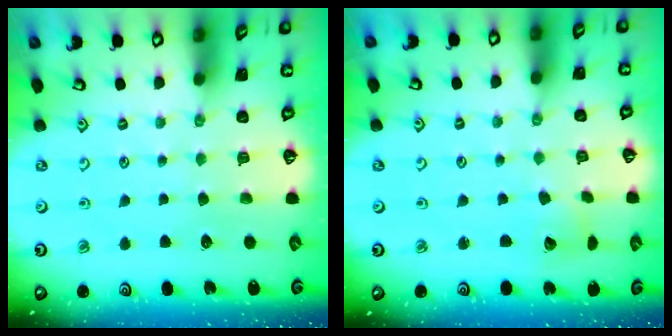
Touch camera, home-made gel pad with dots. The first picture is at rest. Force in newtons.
{"total": 3.1, "press": 3.1, "slide": 0.4}